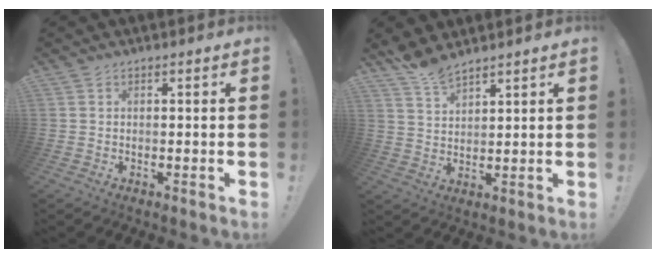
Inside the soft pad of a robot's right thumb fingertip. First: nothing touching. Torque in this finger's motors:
{"motor_torque": [0.29, 0.65, -0.11, -0.02, 0.00]}